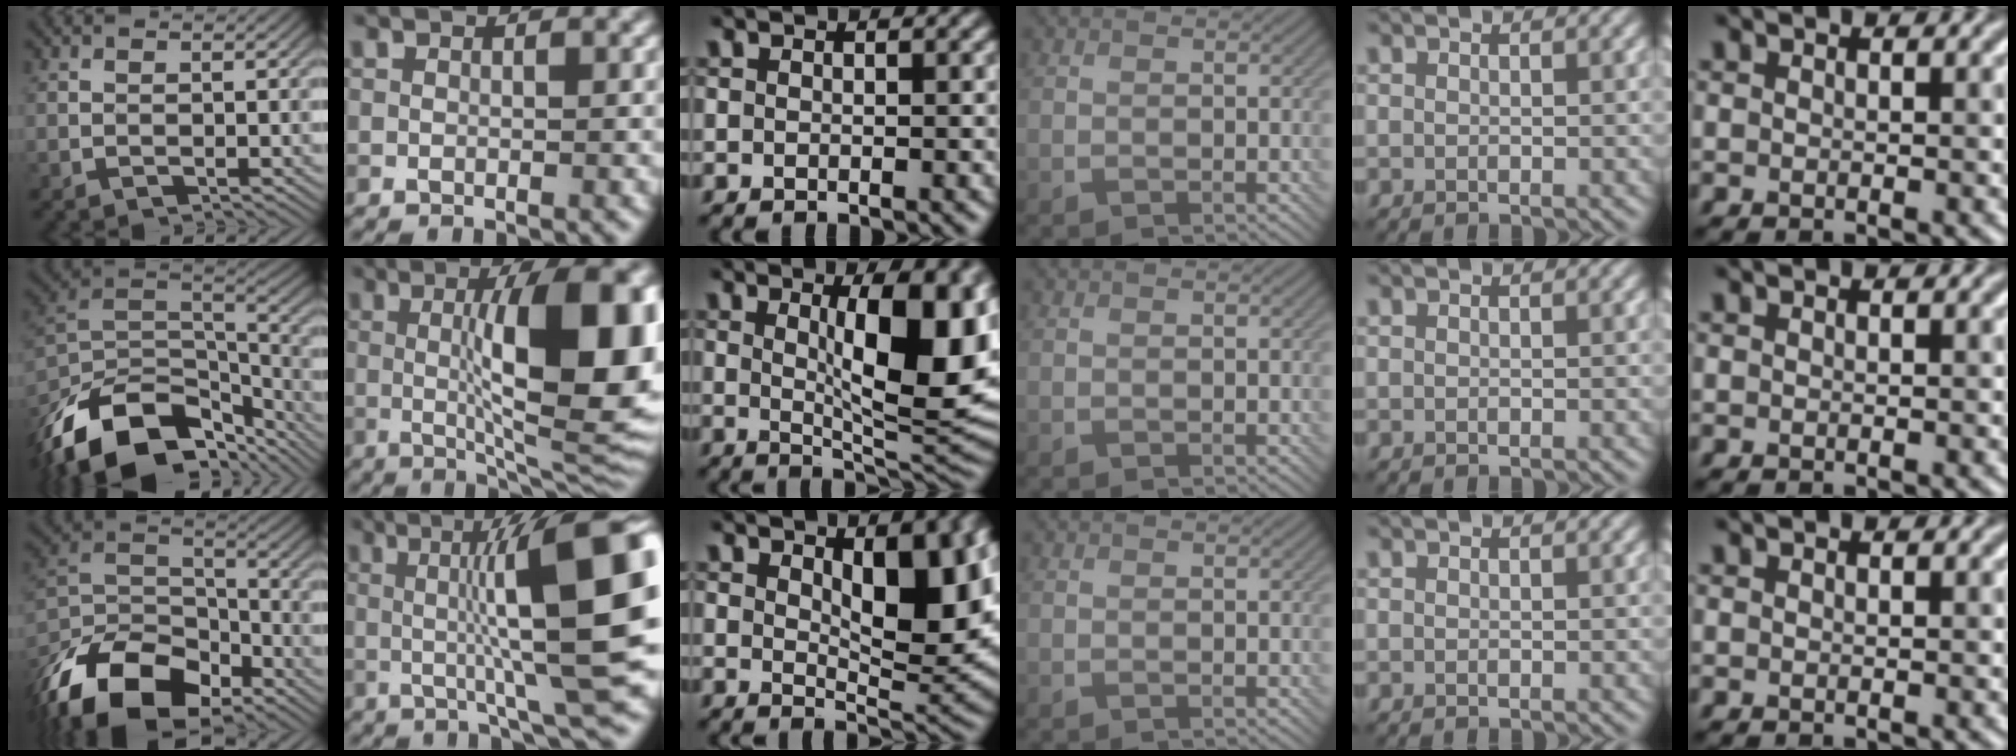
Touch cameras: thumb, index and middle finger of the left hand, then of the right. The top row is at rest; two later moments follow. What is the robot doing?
{"motion": "insert", "object": "bottle cap"}